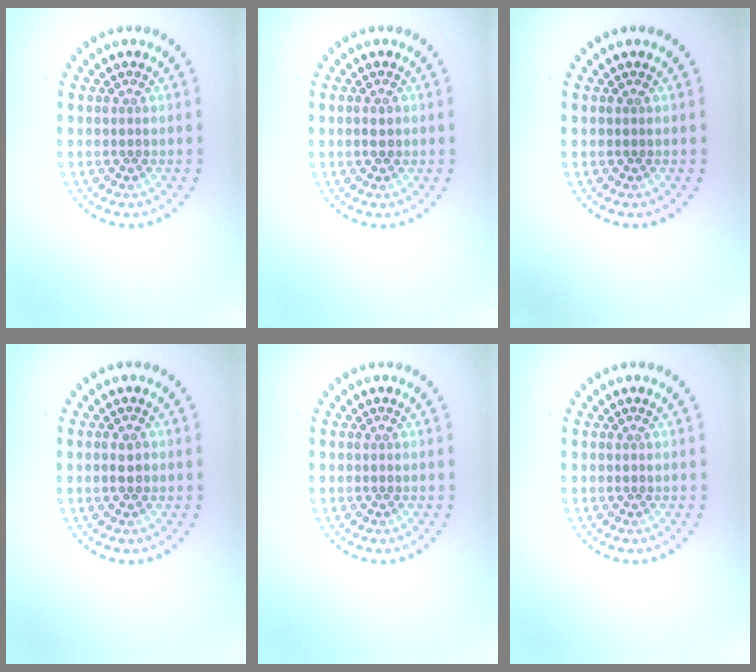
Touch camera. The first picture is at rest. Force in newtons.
{"total": 0.9, "press": 0.9, "slide": 0.2}
{"total": 0.0}
{"total": 1.1, "press": 1.1, "slide": 0.2}
{"total": 0.0}
{"total": 0.0}